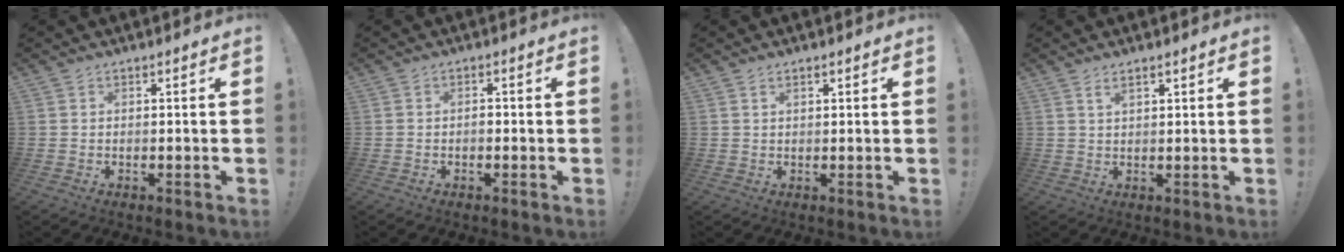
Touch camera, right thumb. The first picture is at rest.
{"total": 1.2, "force": [-0.8, 0.6, 0.7], "torque": [-0.012, 0.000, -0.015]}
{"total": 1.3, "force": [0.8, 0.5, 0.9], "torque": [-0.012, -0.002, 0.014]}
{"total": 2.7, "force": [1.6, 0.8, 2.0], "torque": [-0.029, -0.007, 0.026]}